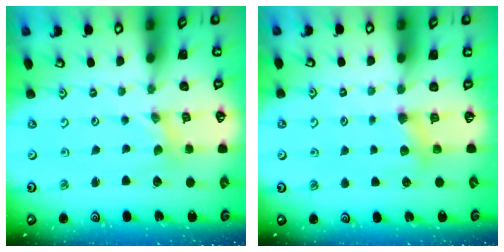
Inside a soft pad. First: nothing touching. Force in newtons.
{"total": 3.9, "press": 3.8, "slide": 0.4}